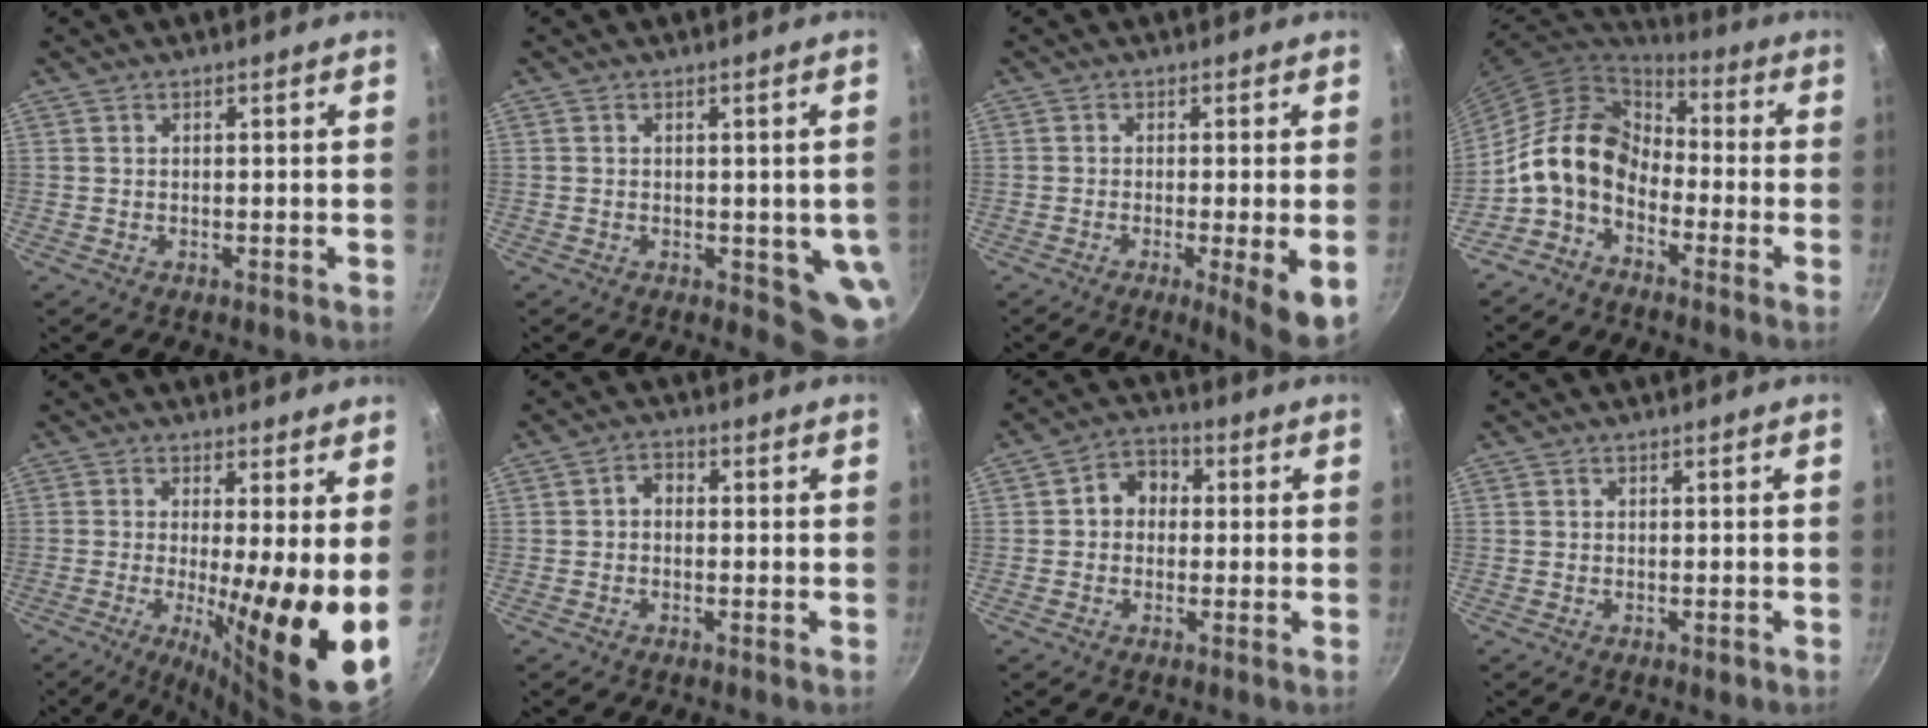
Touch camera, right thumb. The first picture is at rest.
{"total": 6.9, "force": [-0.9, 3.5, 5.9], "torque": [-0.046, -0.011, -0.008]}
{"total": 7.1, "force": [-1.8, 0.7, 6.8], "torque": [-0.103, -0.007, -0.024]}
{"total": 12.0, "force": [-3.5, 8.4, 7.9], "torque": [-0.122, 0.049, -0.089]}
{"total": 15.8, "force": [-0.5, 3.0, 15.5], "torque": [-0.220, -0.035, -0.004]}
{"total": 2.4, "force": [-0.4, 1.9, 1.5], "torque": [-0.024, 0.011, -0.013]}
{"total": 6.1, "force": [0.5, 5.1, 3.3], "torque": [-0.020, 0.015, -0.006]}
{"total": 1.0, "force": [-0.5, 0.6, 0.7], "torque": [-0.009, 0.002, -0.007]}